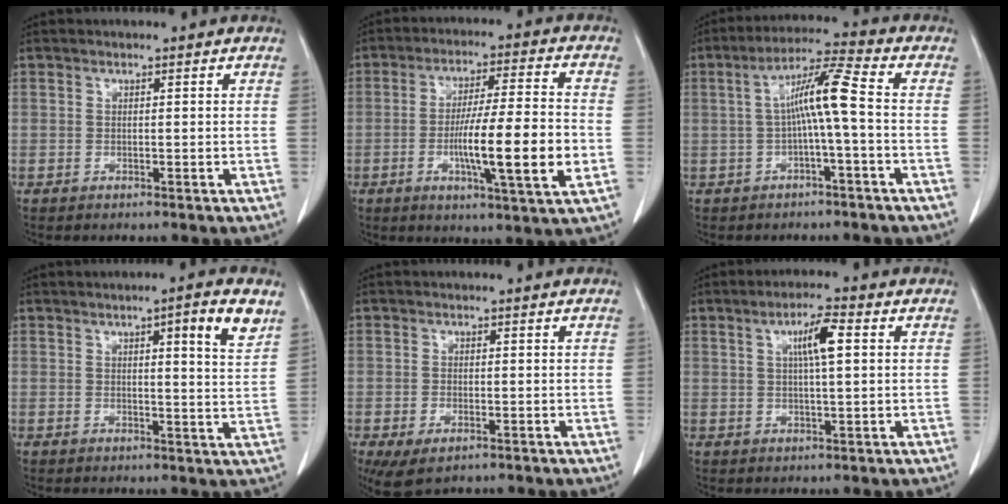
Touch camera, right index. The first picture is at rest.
{"total": 13.7, "force": [-3.2, 0.5, 13.3], "torque": [-0.224, -0.007, -0.056]}
{"total": 7.6, "force": [-0.4, -0.3, 7.6], "torque": [-0.136, 0.024, -0.008]}
{"total": 6.3, "force": [3.4, 0.2, 5.3], "torque": [-0.070, -0.008, 0.043]}
{"total": 4.6, "force": [-2.4, 2.2, 3.3], "torque": [-0.062, -0.011, -0.034]}
{"total": 5.4, "force": [1.5, 0.5, 5.1], "torque": [-0.090, 0.005, 0.026]}